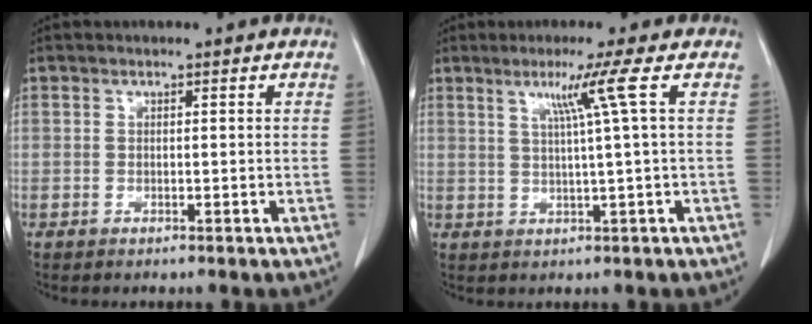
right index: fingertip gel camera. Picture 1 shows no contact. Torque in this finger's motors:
{"motor_torque": [0.14, 0.14, 0.07, 0.05]}